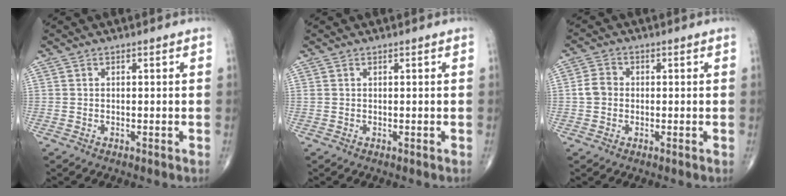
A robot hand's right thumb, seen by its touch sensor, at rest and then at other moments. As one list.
[{"total": 0.0}, {"total": 3.6, "force": [-0.2, 3.0, 1.9], "torque": [-0.031, 0.010, -0.010]}]